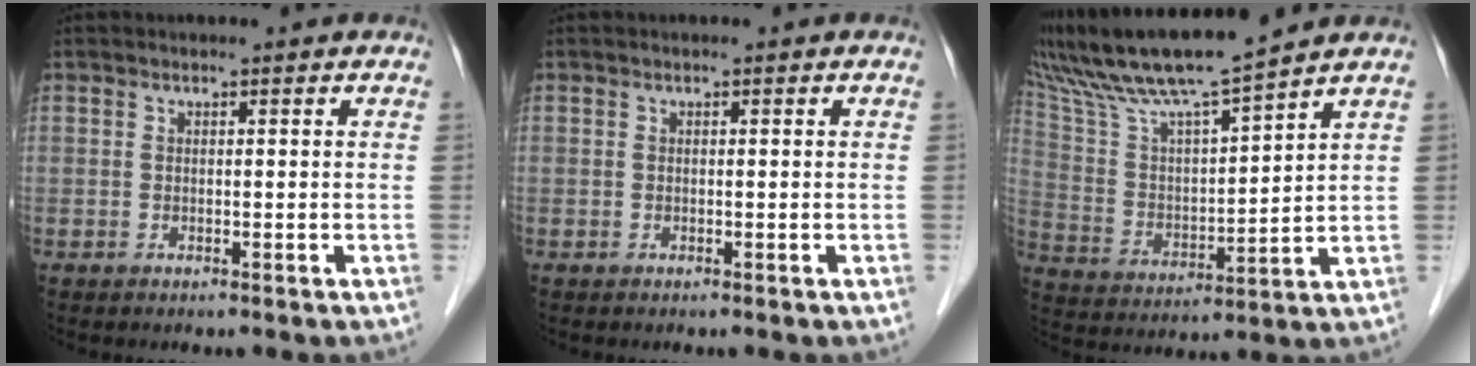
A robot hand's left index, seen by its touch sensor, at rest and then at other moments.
{"total": 0.0}
{"total": 15.2, "force": [13.1, -0.2, 7.7], "torque": [-0.152, 0.010, 0.245]}